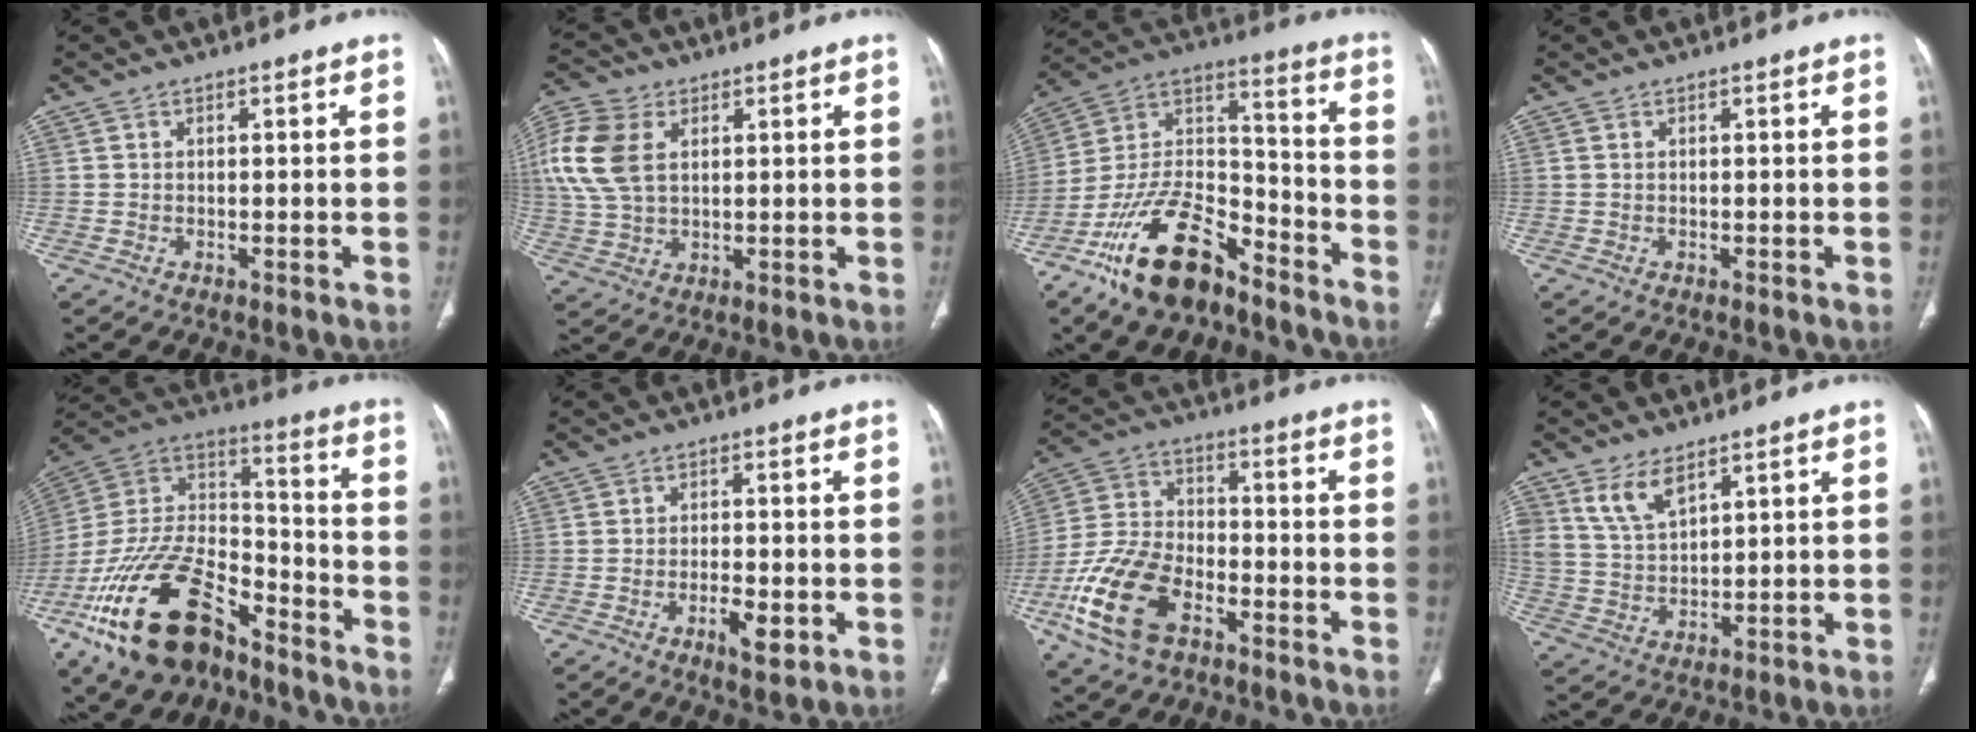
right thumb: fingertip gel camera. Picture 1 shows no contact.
{"total": 13.4, "force": [3.6, 8.6, 9.7], "torque": [-0.228, 0.004, 0.072]}
{"total": 19.7, "force": [-13.2, 9.1, 11.5], "torque": [-0.190, 0.089, -0.235]}
{"total": 0.0}
{"total": 27.3, "force": [-16.7, 13.6, 16.8], "torque": [-0.345, 0.062, -0.296]}
{"total": 4.6, "force": [-1.9, 1.7, 3.9], "torque": [-0.062, 0.001, -0.027]}
{"total": 16.1, "force": [-7.7, 9.2, 10.8], "torque": [-0.226, 0.032, -0.148]}
{"total": 6.5, "force": [4.3, 2.9, 3.8], "torque": [-0.067, -0.023, 0.095]}